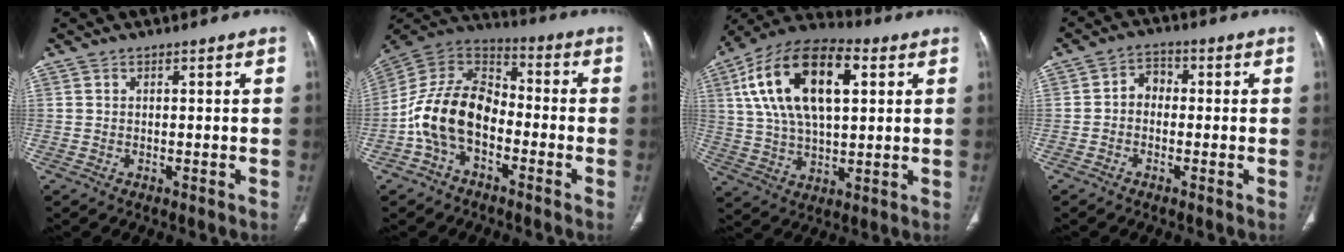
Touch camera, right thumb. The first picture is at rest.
{"total": 14.7, "force": [-4.4, 9.4, 10.4], "torque": [-0.188, 0.057, -0.093]}
{"total": 21.1, "force": [6.1, 10.7, 17.1], "torque": [-0.302, 0.010, 0.100]}
{"total": 3.8, "force": [-0.6, 3.0, 2.2], "torque": [-0.021, 0.018, -0.024]}